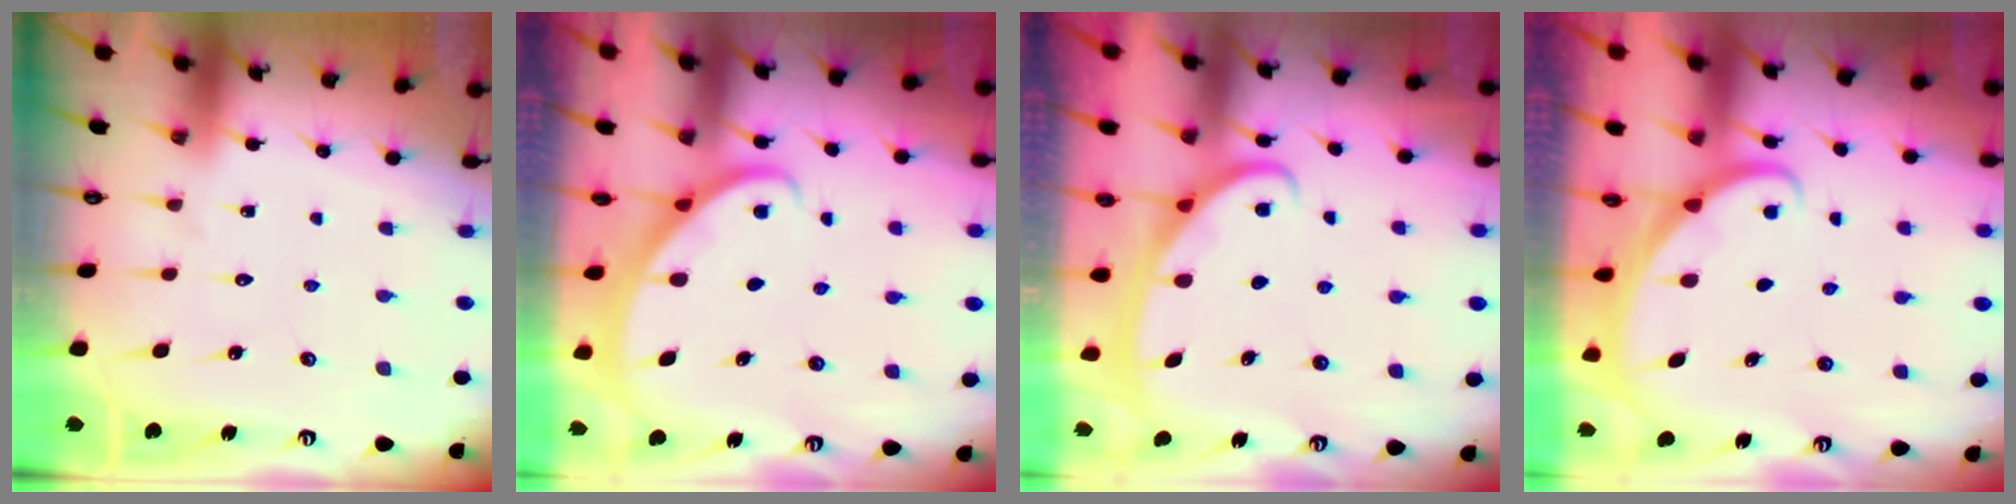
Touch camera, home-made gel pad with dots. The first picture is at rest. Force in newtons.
{"total": 2.2, "press": 2.2, "slide": 0.2}
{"total": 2.8, "press": 2.8, "slide": 0.4}
{"total": 1.6, "press": 1.6, "slide": 0.1}